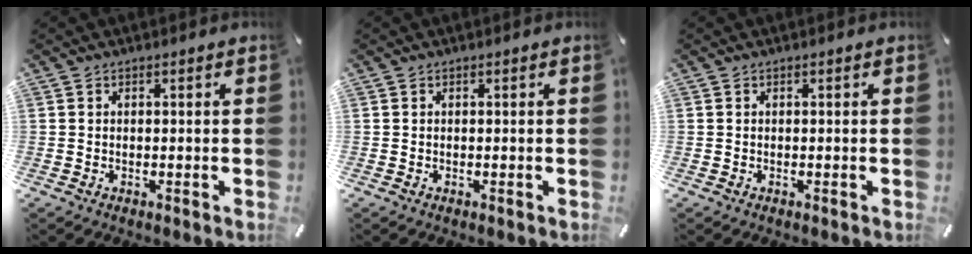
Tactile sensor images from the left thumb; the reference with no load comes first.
{"total": 0.0}
{"total": 0.0}